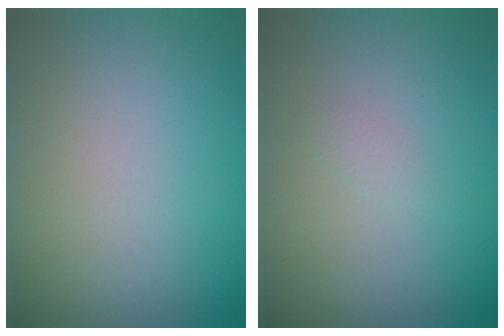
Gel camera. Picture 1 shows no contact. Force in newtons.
{"total": 0.5, "press": 0.5, "slide": 0.0}